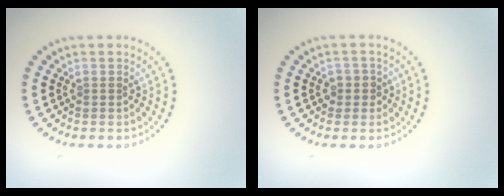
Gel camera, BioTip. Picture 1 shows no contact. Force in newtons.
{"total": 1.5, "press": 1.2, "slide": 0.9}